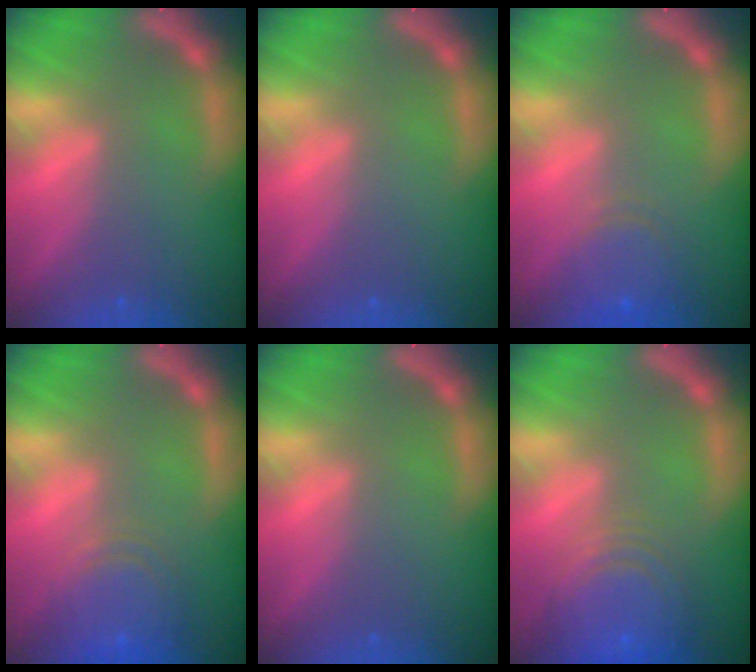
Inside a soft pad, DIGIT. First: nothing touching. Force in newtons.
{"total": 0.0}
{"total": 4.0}
{"total": 6.5}
{"total": 0.0}
{"total": 9.5}